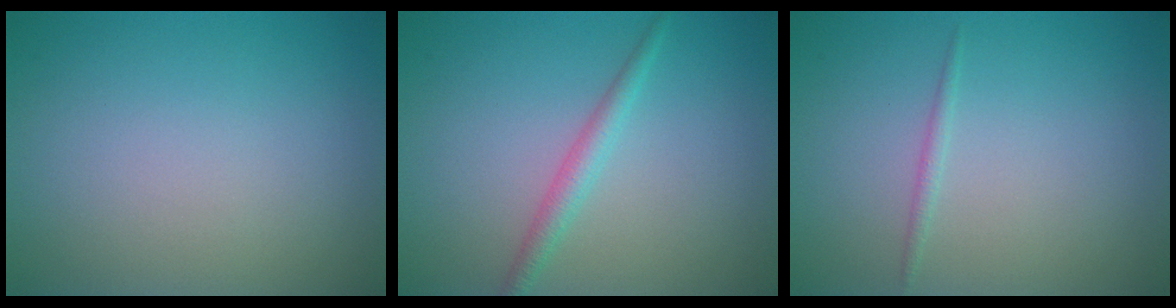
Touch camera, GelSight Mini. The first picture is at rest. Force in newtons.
{"total": 1.9, "press": 1.9, "slide": 0.1}
{"total": 0.7, "press": 0.7, "slide": 0.0}